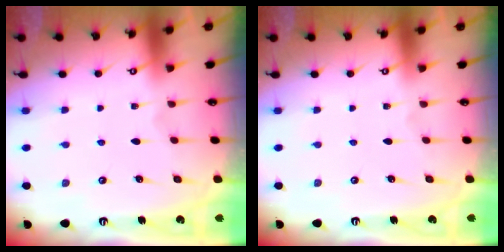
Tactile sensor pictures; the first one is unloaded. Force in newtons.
{"total": 0.0}